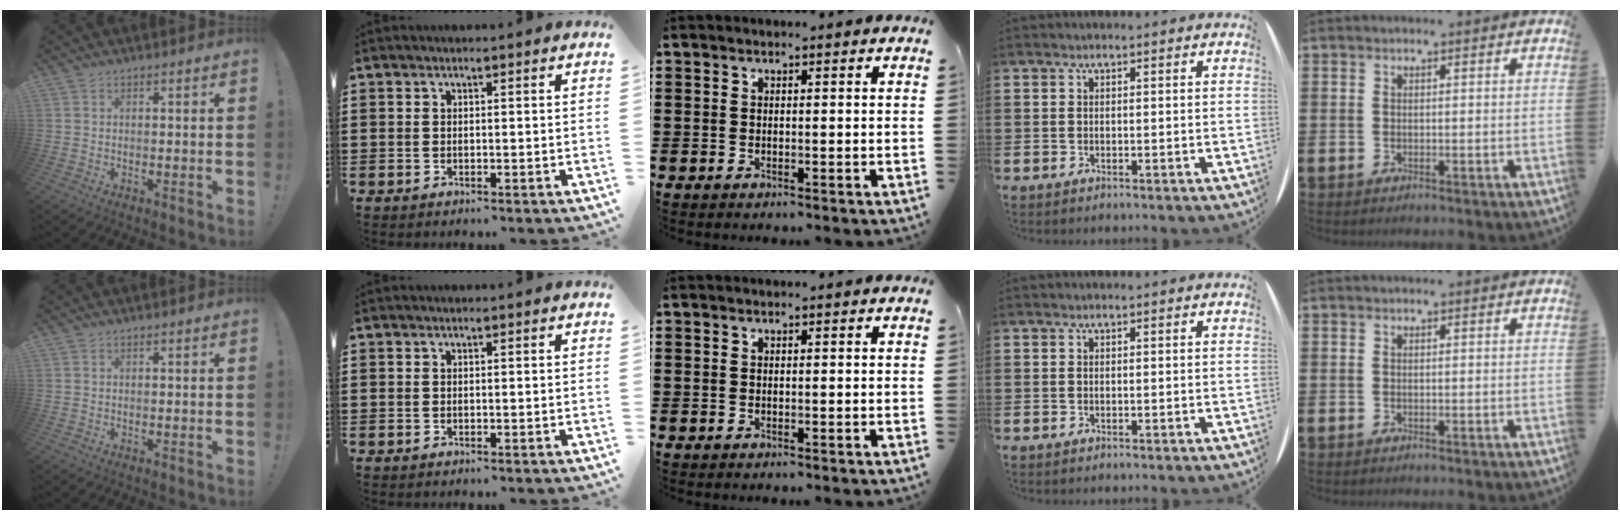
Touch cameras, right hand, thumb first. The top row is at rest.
{}